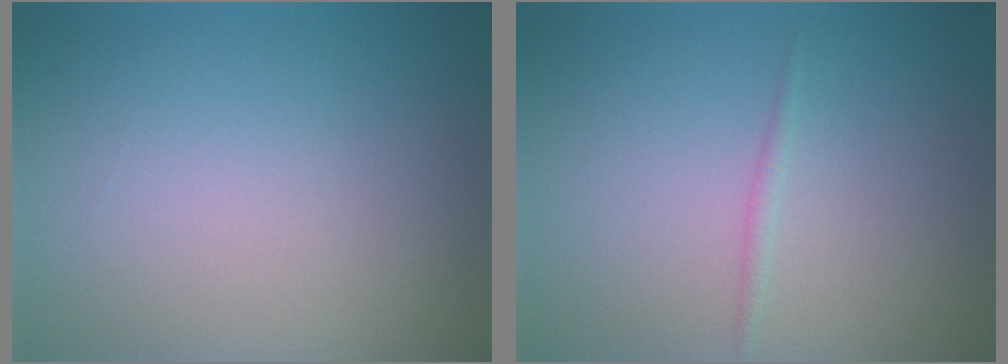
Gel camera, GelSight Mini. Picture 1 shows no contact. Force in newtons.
{"total": 0.7, "press": 0.7, "slide": 0.0}